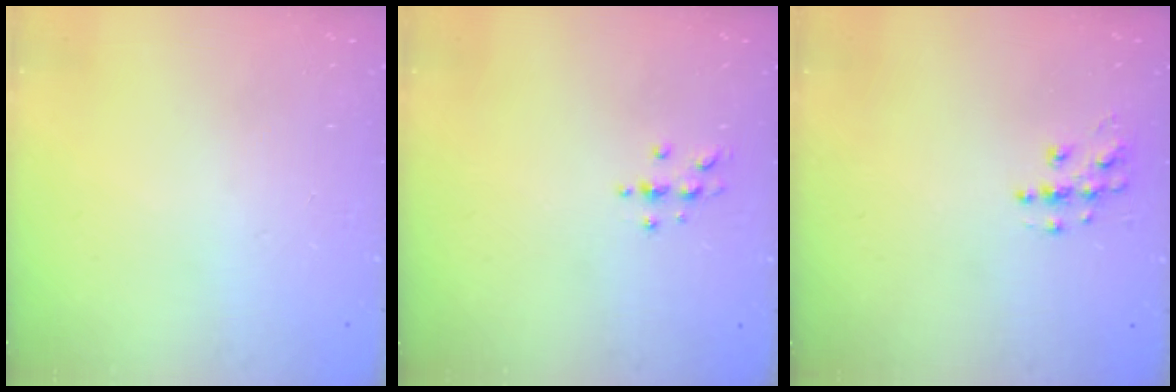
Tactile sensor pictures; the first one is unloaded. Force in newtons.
{"total": 3.3, "press": 3.3, "slide": 0.4}
{"total": 6.3, "press": 6.3, "slide": 0.3}